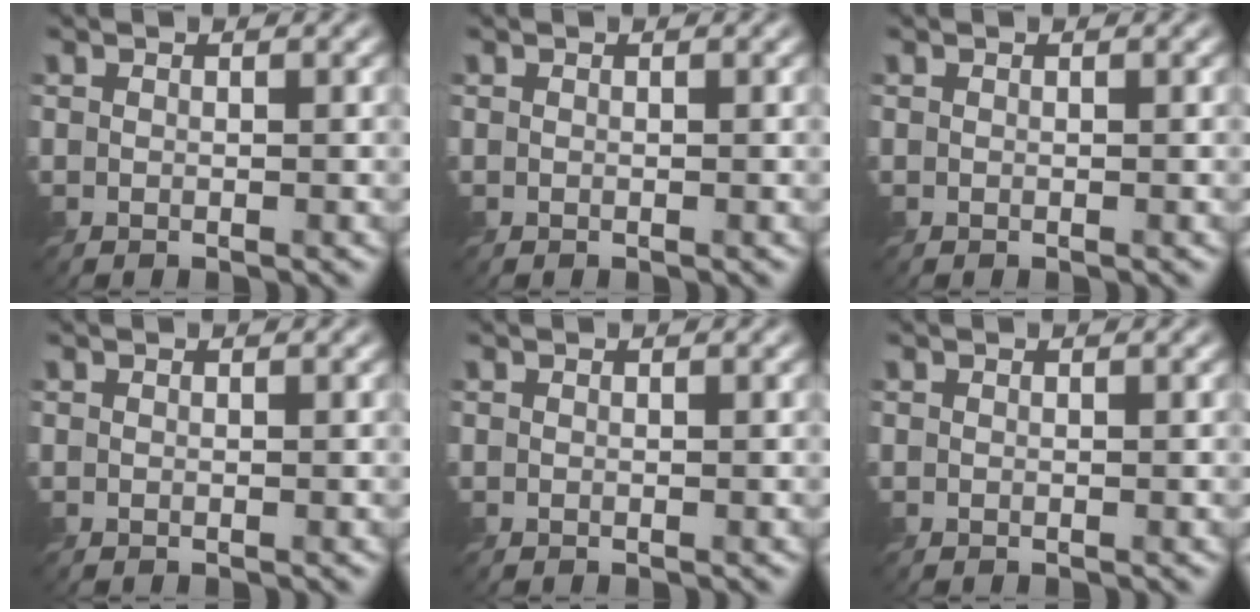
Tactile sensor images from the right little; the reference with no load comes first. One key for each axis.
{"total": 0.0}
{"total": 0.0}
{"total": 0.0}
{"total": 0.0}
{"total": 0.0}